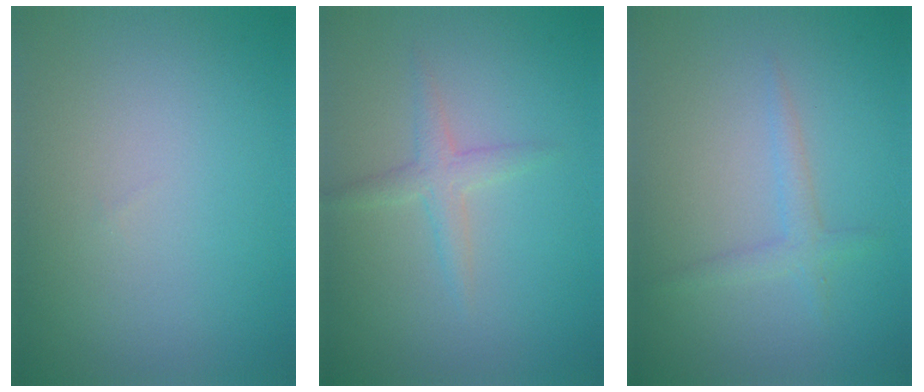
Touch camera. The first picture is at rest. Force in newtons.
{"total": 1.8, "press": 1.8, "slide": 0.0}
{"total": 1.5, "press": 1.5, "slide": 0.1}